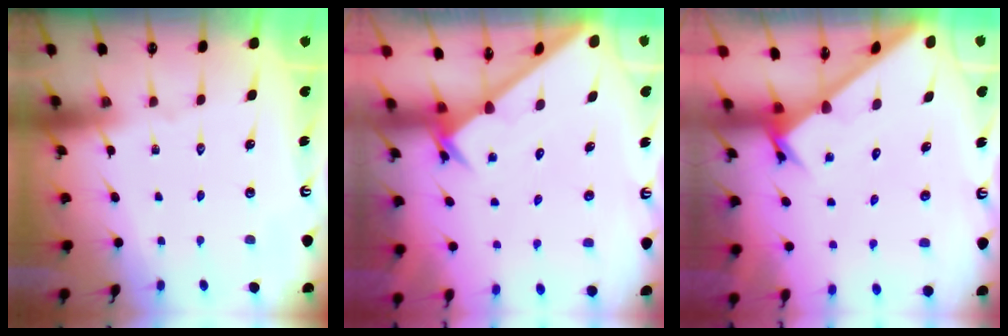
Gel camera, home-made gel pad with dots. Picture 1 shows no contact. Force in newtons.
{"total": 2.6, "press": 2.6, "slide": 0.2}
{"total": 2.6, "press": 2.6, "slide": 0.3}